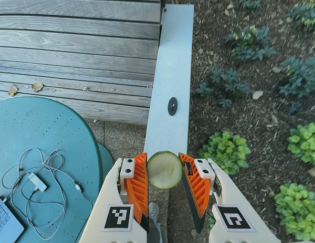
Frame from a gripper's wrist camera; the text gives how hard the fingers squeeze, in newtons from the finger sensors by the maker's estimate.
{"total": 13.3, "left": 14.0, "right": 12.5}